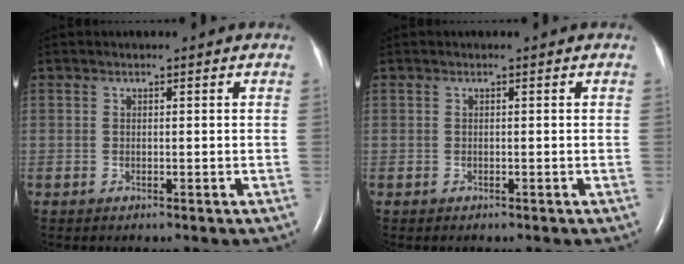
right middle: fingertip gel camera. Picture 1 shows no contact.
{"total": 0.0}